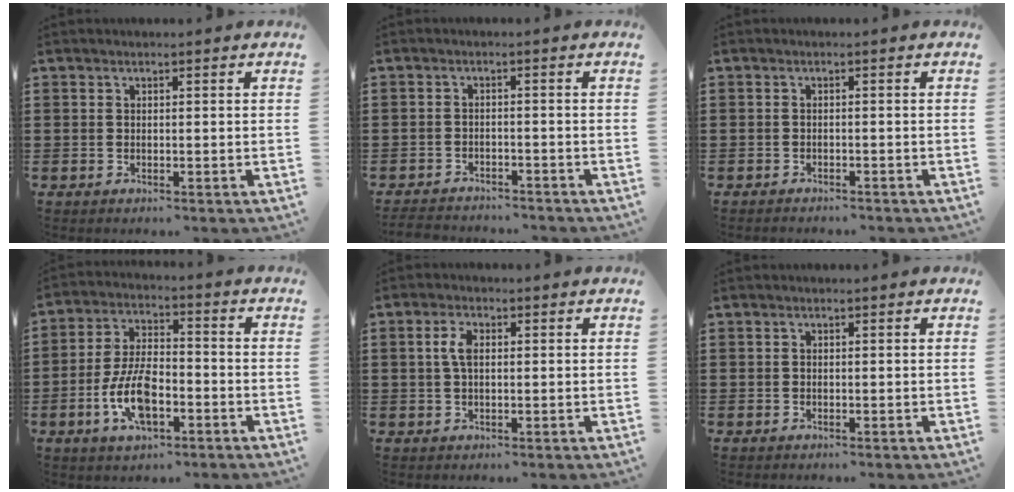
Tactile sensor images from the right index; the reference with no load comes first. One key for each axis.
{"total": 2.5, "fx": -2.5, "fy": 0.2, "fz": 0.0, "tx": -0.006, "ty": -0.002, "tz": -0.054}
{"total": 1.1, "fx": -1.0, "fy": 0.1, "fz": 0.0, "tx": -0.003, "ty": 0.001, "tz": -0.023}
{"total": 9.4, "fx": -3.4, "fy": 4.3, "fz": 7.7, "tx": -0.173, "ty": -0.003, "tz": -0.065}
{"total": 3.5, "fx": 0.5, "fy": 1.6, "fz": 3.0, "tx": -0.070, "ty": 0.006, "tz": 0.005}
{"total": 0.0}